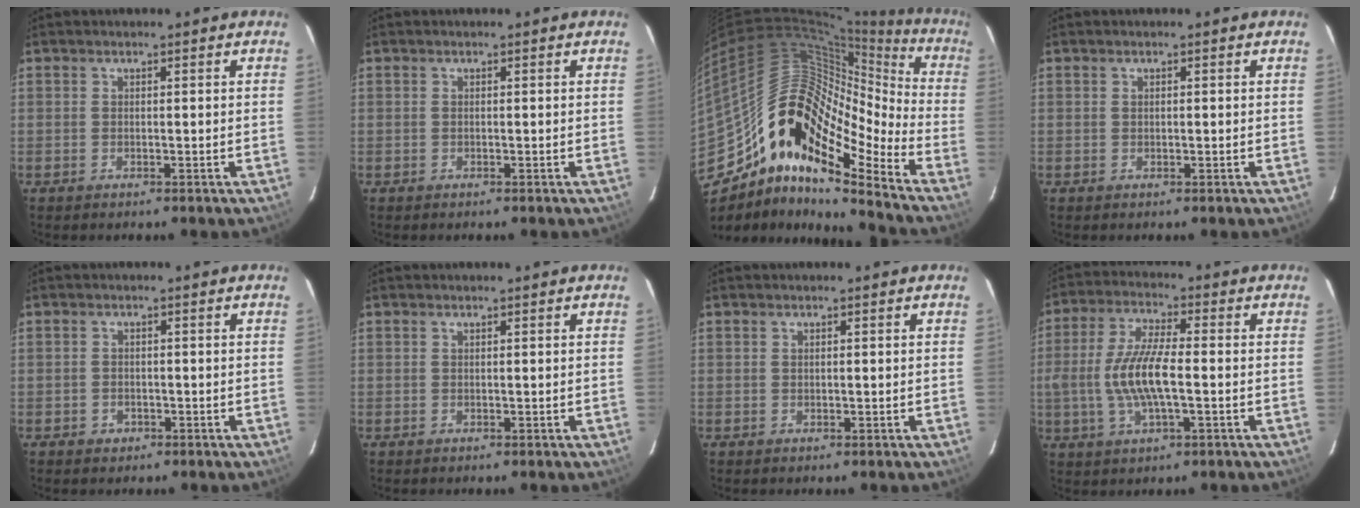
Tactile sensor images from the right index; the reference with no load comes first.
{"total": 0.0}
{"total": 18.9, "force": [-11.0, 7.4, 13.4], "torque": [-0.207, 0.011, -0.220]}
{"total": 0.0}
{"total": 2.0, "force": [-1.0, 1.7, 0.4], "torque": [-0.008, 0.003, -0.013]}
{"total": 0.0}
{"total": 0.0}
{"total": 10.8, "force": [-1.5, 3.3, 10.2], "torque": [-0.210, 0.001, -0.030]}